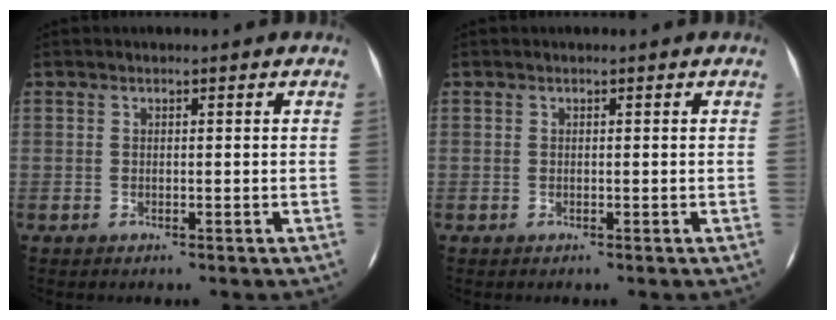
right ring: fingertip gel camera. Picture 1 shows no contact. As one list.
[{"total": 0.0}]